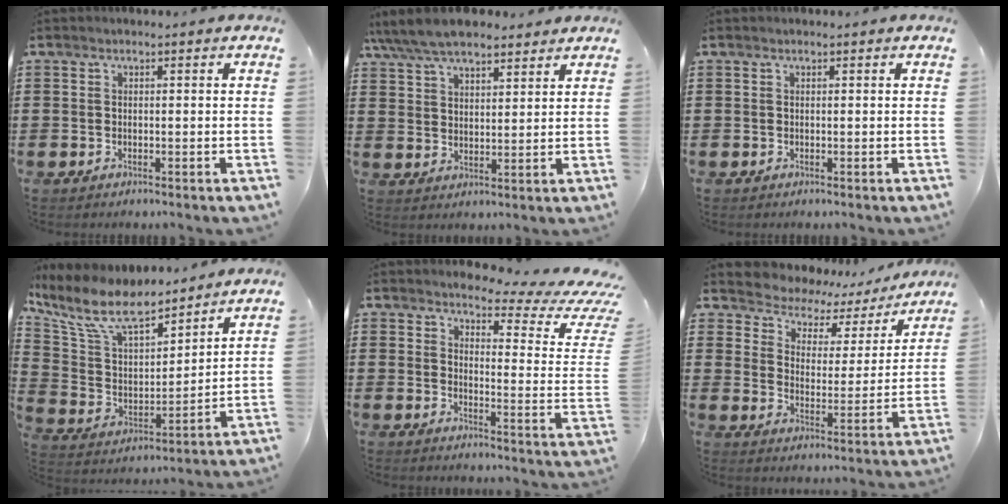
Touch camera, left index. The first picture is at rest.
{"total": 7.5, "force": [6.6, 2.2, 2.7], "torque": [-0.075, -0.011, 0.124]}
{"total": 0.0}
{"total": 10.9, "force": [8.8, 3.2, 5.5], "torque": [-0.144, -0.042, 0.155]}
{"total": 4.6, "force": [3.8, 1.0, 2.3], "torque": [-0.042, -0.031, 0.058]}
{"total": 3.8, "force": [3.3, 1.9, 0.5], "torque": [-0.037, -0.027, 0.047]}